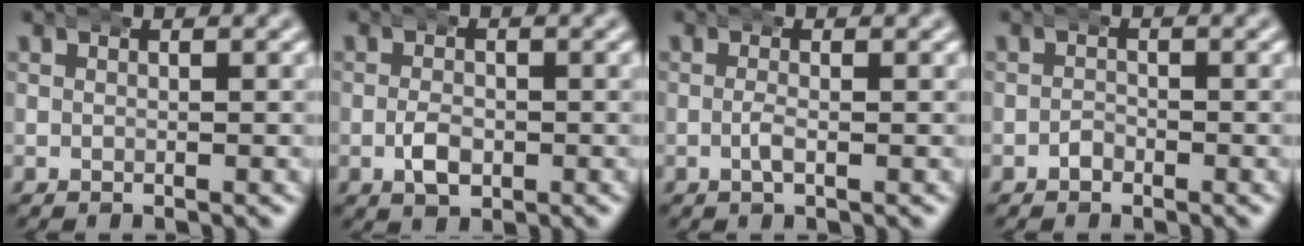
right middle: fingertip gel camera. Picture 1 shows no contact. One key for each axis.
{"total": 1.8, "fx": -0.6, "fy": 1.1, "fz": 1.3, "tx": -0.024, "ty": -0.005, "tz": -0.013}
{"total": 0.9, "fx": -0.3, "fy": 0.0, "fz": 0.8, "tx": -0.018, "ty": -0.003, "tz": -0.010}
{"total": 0.7, "fx": -0.5, "fy": 0.5, "fz": -0.1, "tx": -0.001, "ty": 0.001, "tz": -0.015}